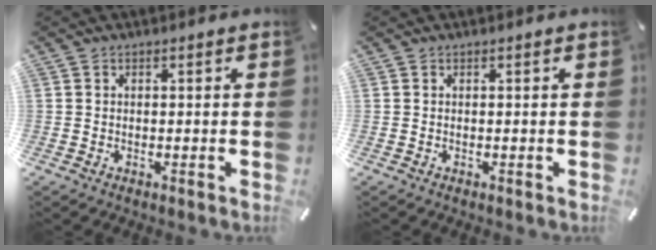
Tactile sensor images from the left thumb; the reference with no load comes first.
{"total": 0.0}